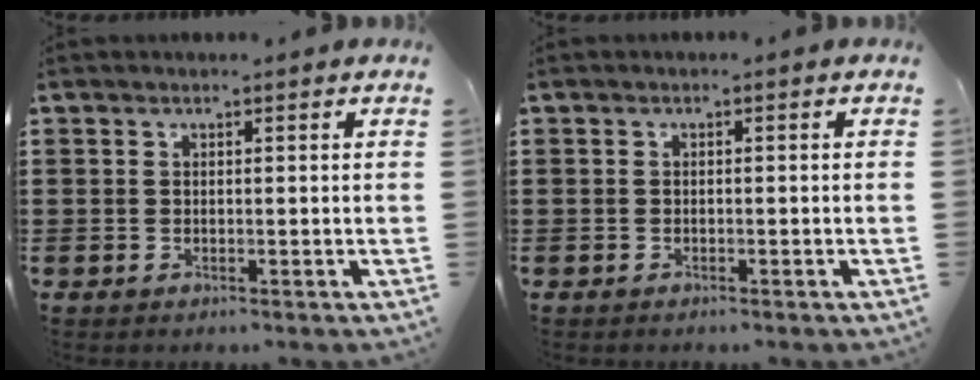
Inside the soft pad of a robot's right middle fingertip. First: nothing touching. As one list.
[{"total": 0.5, "force": [-0.5, 0.1, 0.1], "torque": [-0.002, -0.001, -0.010]}]